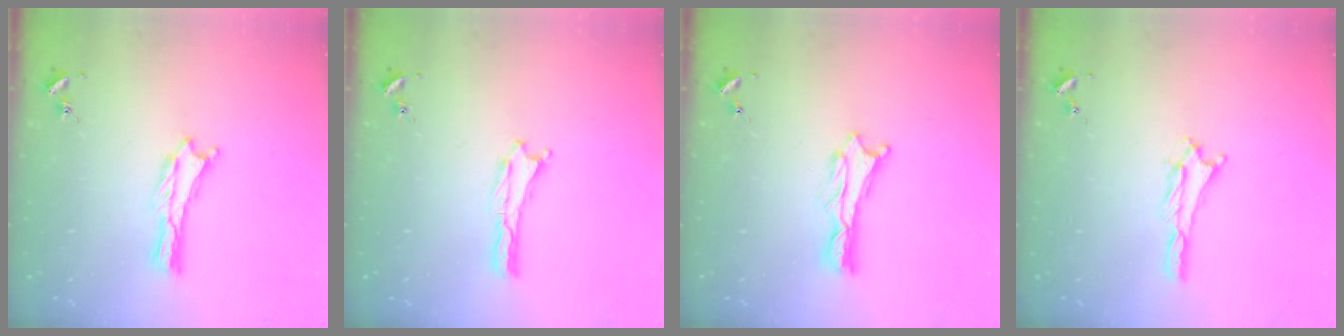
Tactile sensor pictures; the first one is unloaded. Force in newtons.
{"total": 0.0}
{"total": 1.1, "press": 1.0, "slide": 0.2}
{"total": 1.8, "press": 1.8, "slide": 0.1}